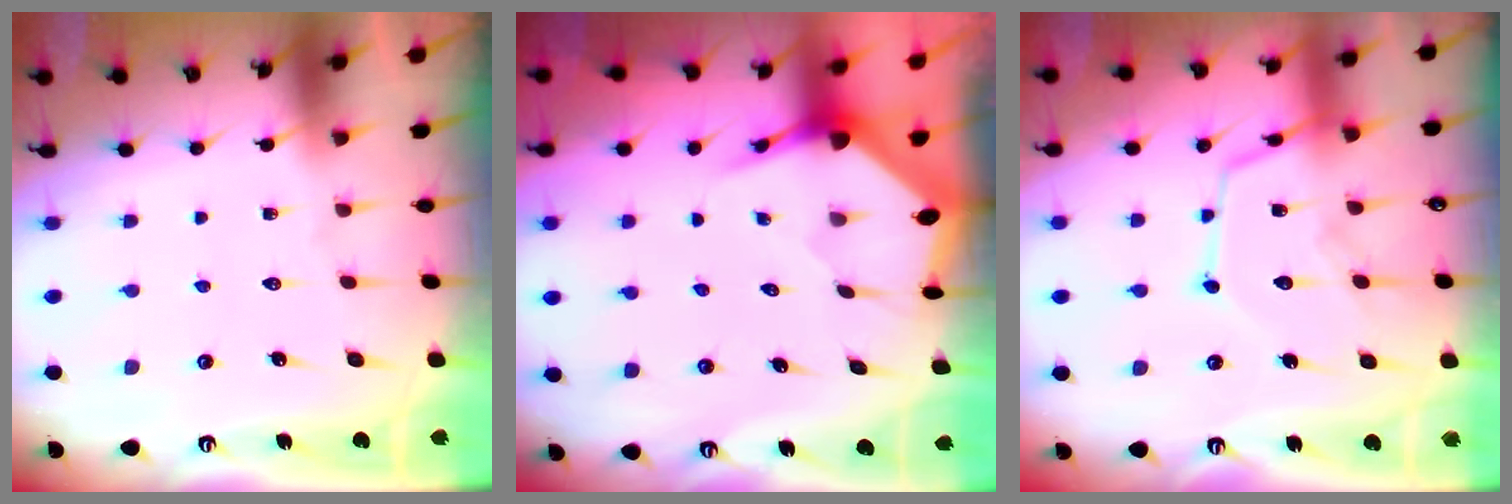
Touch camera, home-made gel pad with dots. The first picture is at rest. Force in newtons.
{"total": 3.5, "press": 3.5, "slide": 0.4}
{"total": 13.2, "press": 13.1, "slide": 1.2}